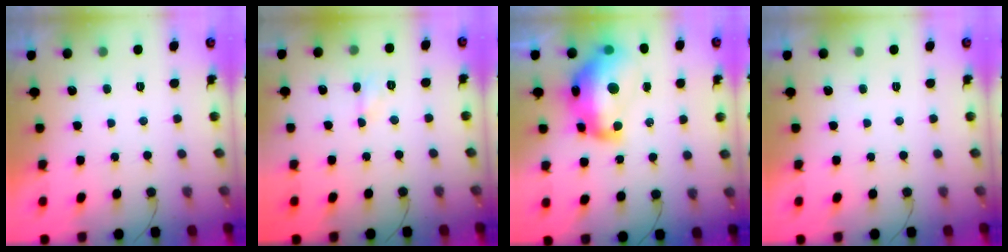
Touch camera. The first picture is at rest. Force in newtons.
{"total": 2.9, "press": 2.9, "slide": 0.3}
{"total": 19.6, "press": 19.6, "slide": 1.4}
{"total": 0.0}